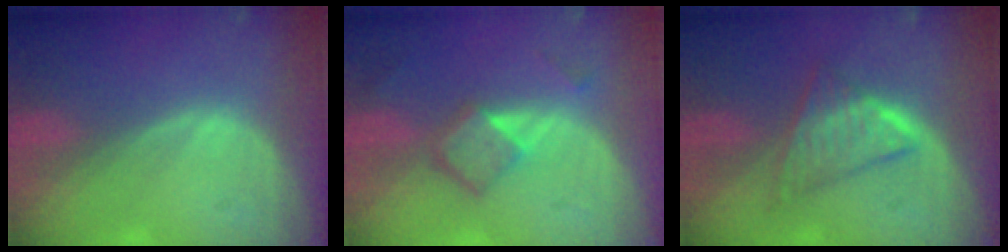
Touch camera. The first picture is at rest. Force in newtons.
{"total": 5.4, "press": 4.7, "slide": 2.7}
{"total": 6.1, "press": 5.8, "slide": 2.1}